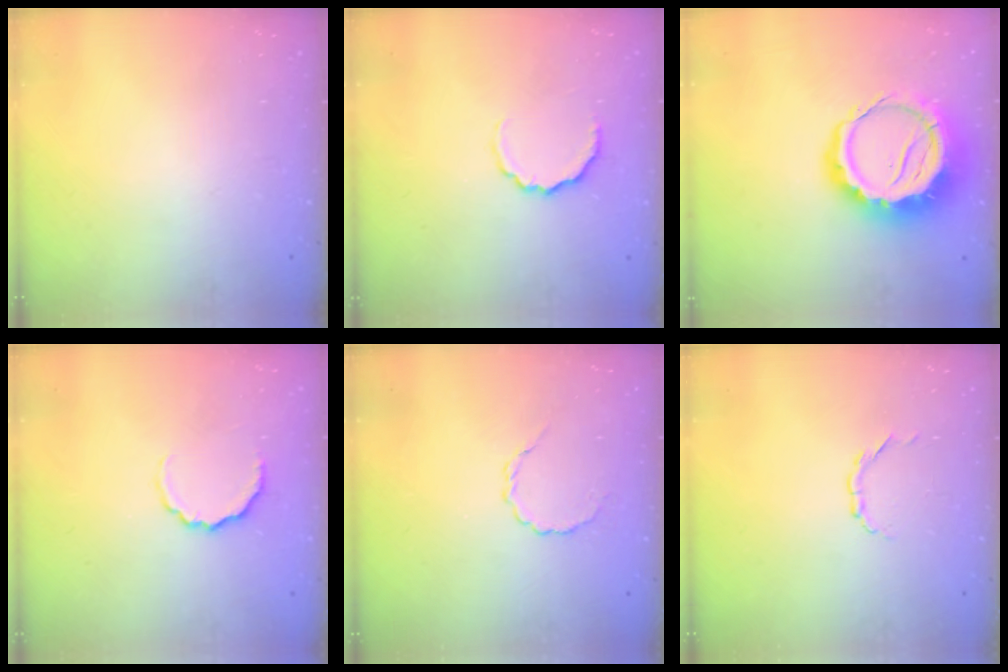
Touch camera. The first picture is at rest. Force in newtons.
{"total": 6.5, "press": 6.4, "slide": 1.1}
{"total": 14.7, "press": 14.4, "slide": 3.2}
{"total": 6.5, "press": 6.4, "slide": 1.1}
{"total": 2.4, "press": 2.2, "slide": 0.9}
{"total": 2.5, "press": 2.4, "slide": 0.6}